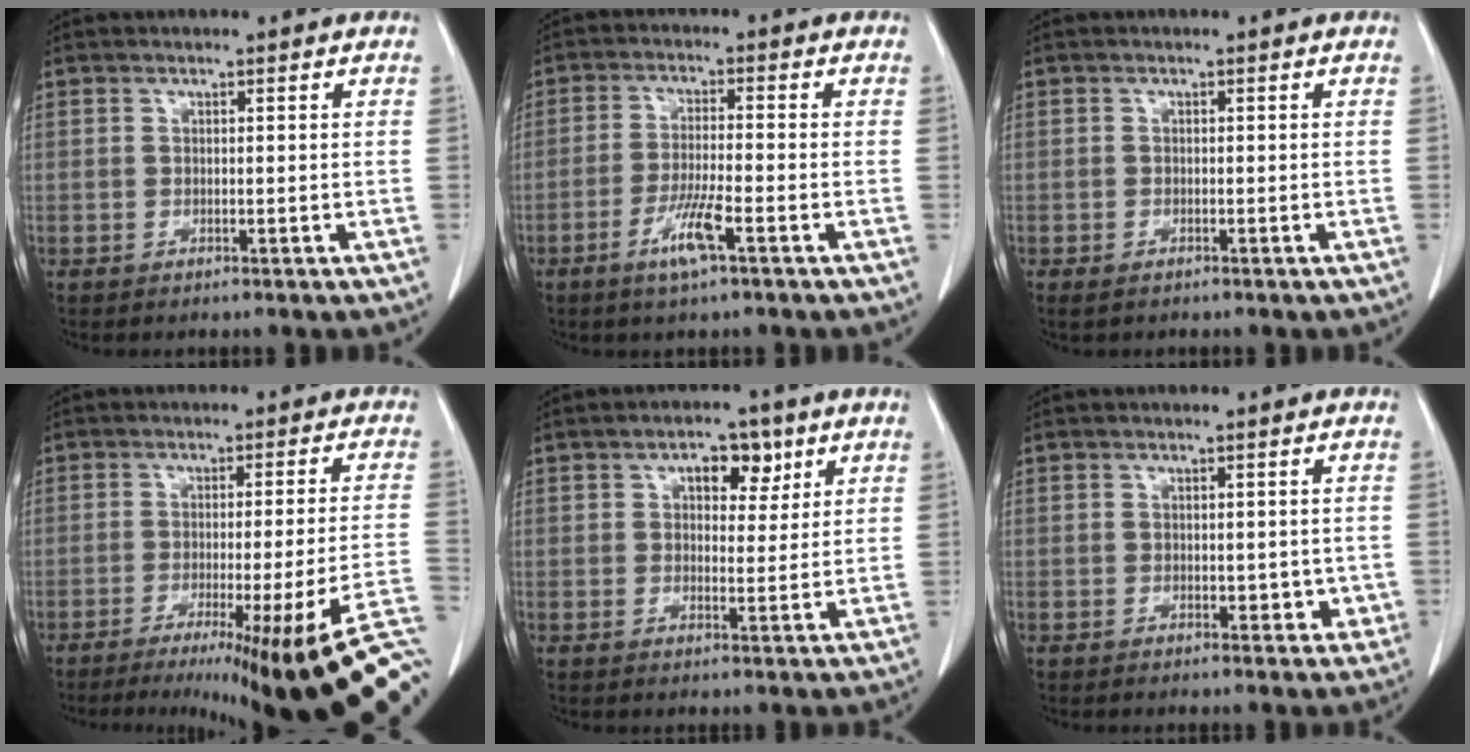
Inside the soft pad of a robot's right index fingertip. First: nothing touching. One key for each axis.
{"total": 6.1, "fx": -3.1, "fy": 0.2, "fz": 5.2, "tx": -0.103, "ty": -0.009, "tz": -0.059}
{"total": 1.0, "fx": -0.7, "fy": 0.6, "fz": 0.5, "tx": -0.010, "ty": -0.002, "tz": -0.007}
{"total": 21.1, "fx": -13.5, "fy": -1.5, "fz": 16.1, "tx": -0.105, "ty": -0.028, "tz": -0.186}
{"total": 5.3, "fx": 2.5, "fy": 3.0, "fz": 3.5, "tx": -0.045, "ty": 0.012, "tz": 0.035}
{"total": 2.9, "fx": -0.4, "fy": 1.7, "fz": 2.3, "tx": -0.022, "ty": -0.001, "tz": 0.001}